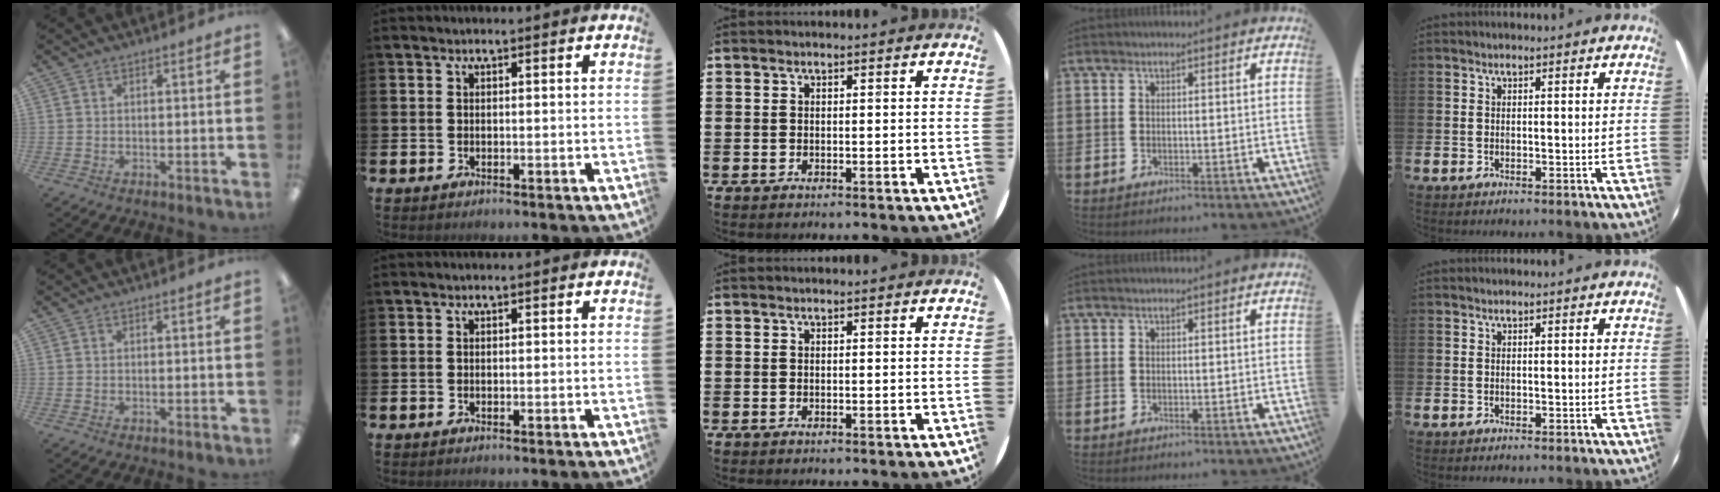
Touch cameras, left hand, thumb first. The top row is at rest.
{}